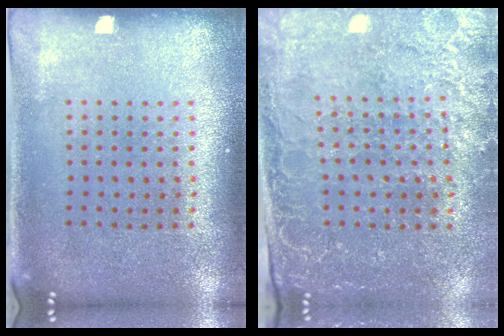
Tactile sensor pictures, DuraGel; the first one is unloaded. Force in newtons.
{"total": 2.9, "press": 2.8, "slide": 0.8}